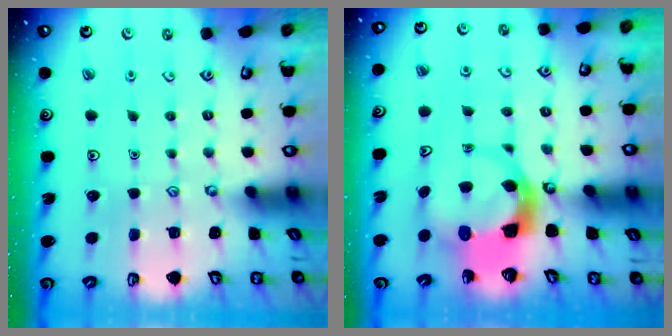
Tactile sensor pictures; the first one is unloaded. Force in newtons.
{"total": 5.8, "press": 5.7, "slide": 0.7}